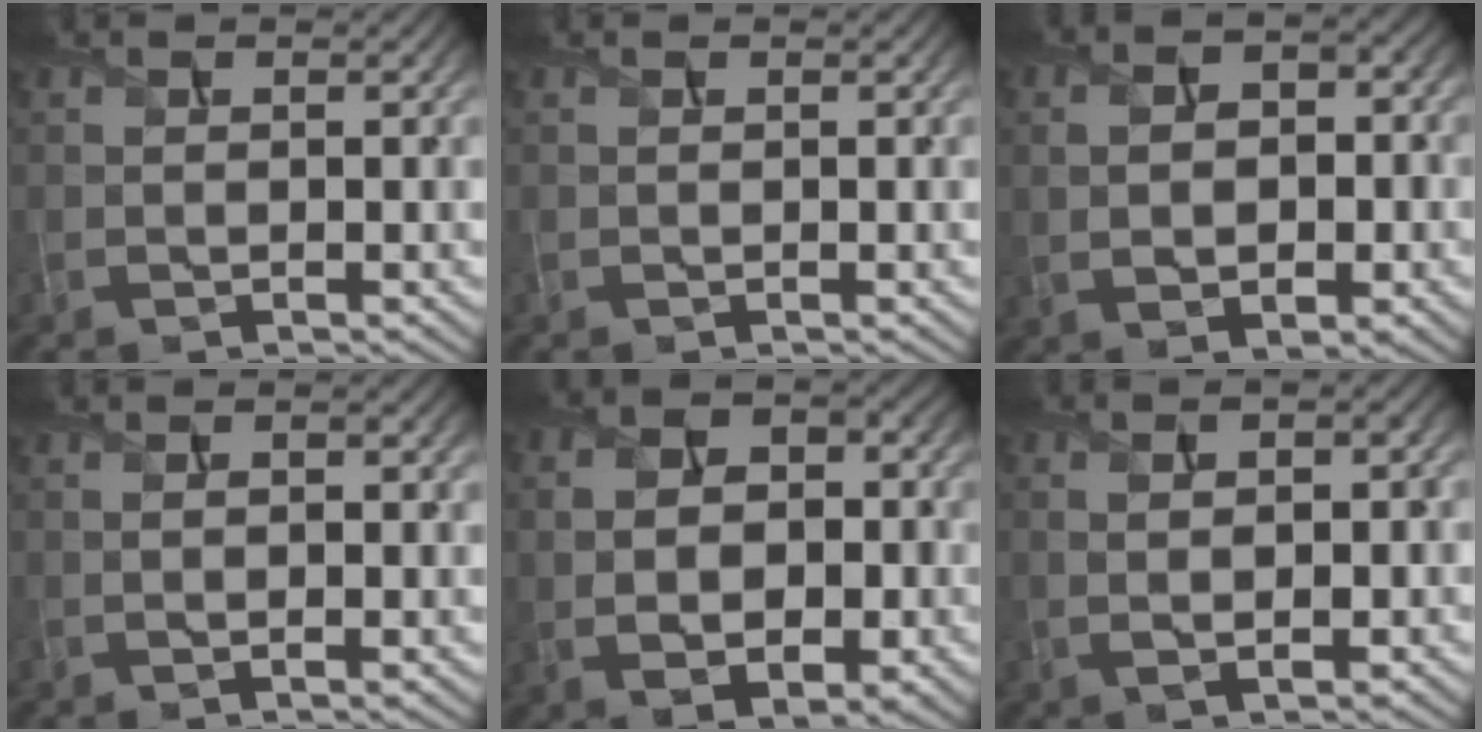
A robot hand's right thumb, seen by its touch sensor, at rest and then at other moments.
{"total": 0.0}
{"total": 6.7, "force": [-0.3, 4.4, 5.0], "torque": [-0.065, -0.005, -0.014]}
{"total": 2.6, "force": [0.0, 1.2, 2.3], "torque": [-0.021, -0.008, -0.003]}
{"total": 9.3, "force": [-1.1, 6.5, 6.6], "torque": [-0.109, -0.007, -0.023]}
{"total": 6.4, "force": [-0.2, 3.2, 5.5], "torque": [-0.068, -0.004, -0.007]}